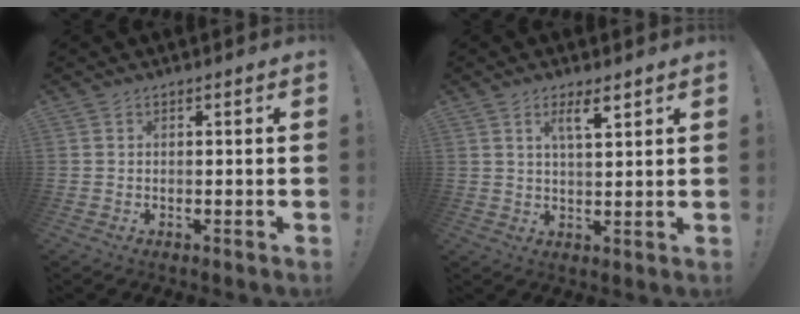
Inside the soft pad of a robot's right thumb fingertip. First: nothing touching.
{"total": 5.6, "force": [3.1, 1.4, 4.5], "torque": [-0.066, -0.014, 0.047]}